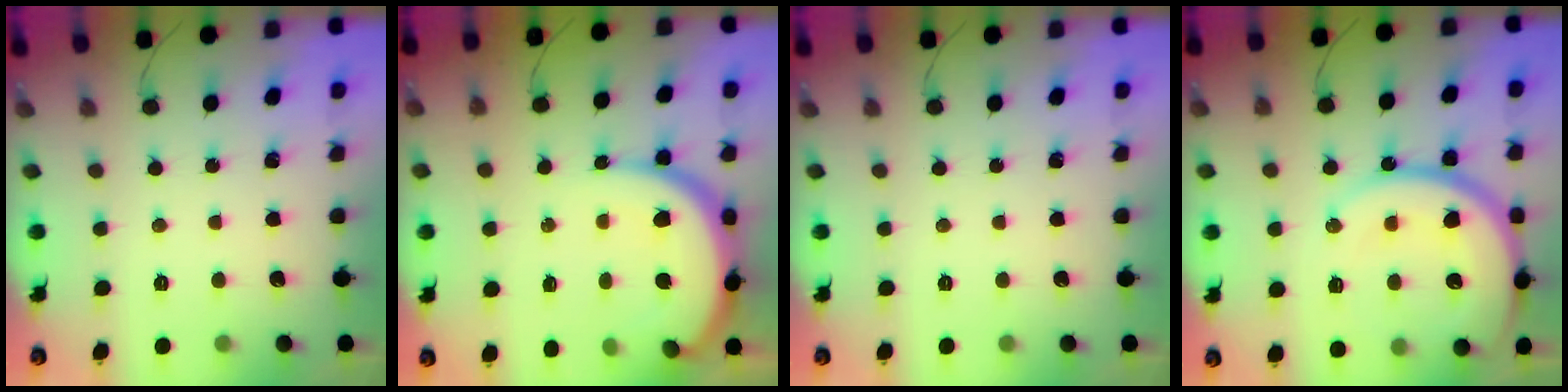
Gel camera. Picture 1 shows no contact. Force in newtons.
{"total": 12.4, "press": 12.4, "slide": 1.2}
{"total": 0.0}
{"total": 20.7, "press": 20.6, "slide": 2.5}